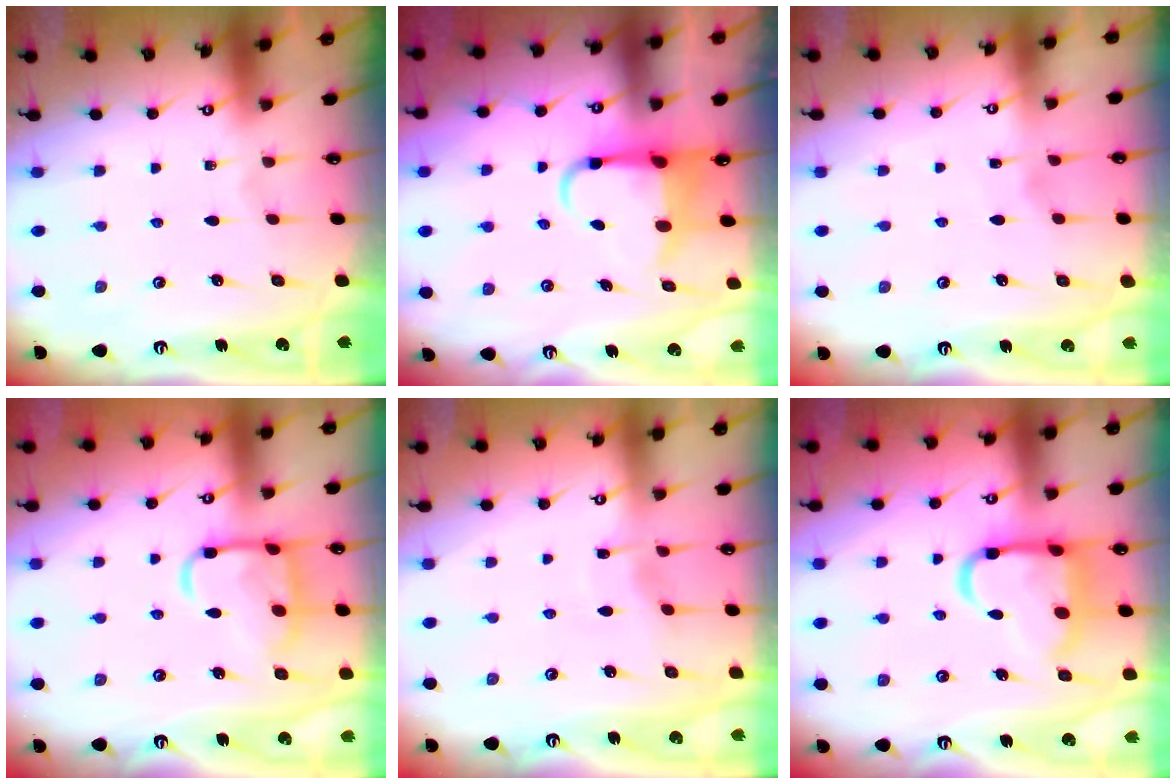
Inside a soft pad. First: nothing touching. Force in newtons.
{"total": 5.8, "press": 5.7, "slide": 1.1}
{"total": 1.8, "press": 1.8, "slide": 0.3}
{"total": 13.8, "press": 13.7, "slide": 1.1}
{"total": 2.9, "press": 2.9, "slide": 0.4}
{"total": 15.7, "press": 15.5, "slide": 1.9}